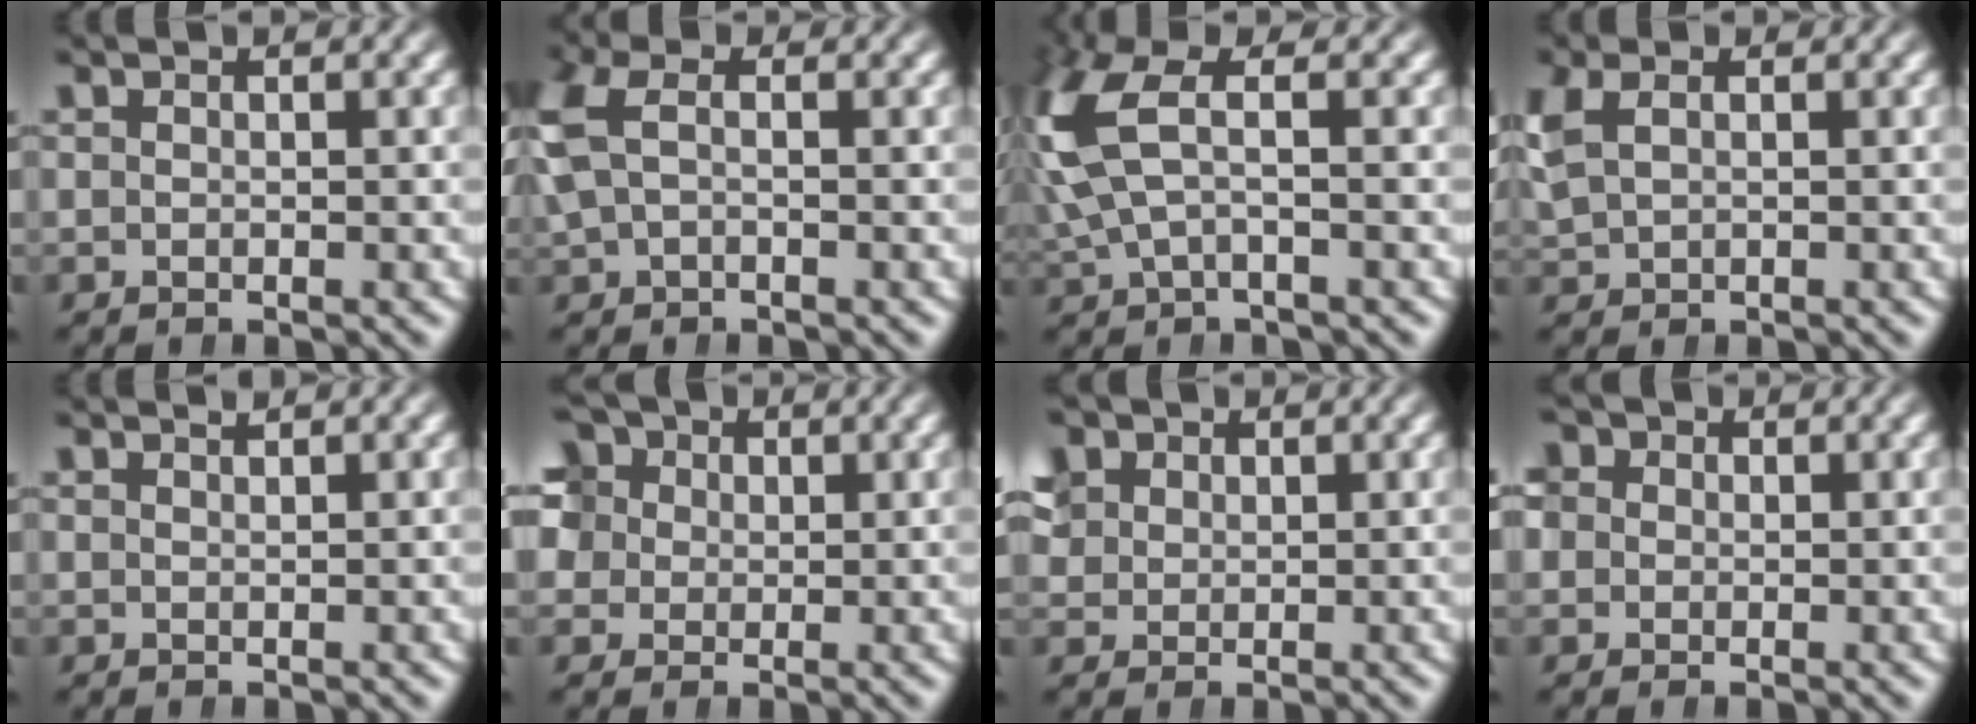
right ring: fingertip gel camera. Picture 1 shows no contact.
{"total": 3.6, "force": [0.2, 2.5, 2.5], "torque": [-0.079, 0.000, 0.008]}
{"total": 8.8, "force": [2.0, 5.7, 6.4], "torque": [-0.155, 0.021, 0.024]}
{"total": 2.7, "force": [0.8, 1.9, 1.7], "torque": [-0.052, 0.001, 0.022]}
{"total": 0.8, "force": [0.8, -0.1, 0.2], "torque": [0.007, 0.004, 0.016]}
{"total": 10.2, "force": [2.9, 8.3, 5.1], "torque": [-0.111, -0.001, 0.042]}
{"total": 5.0, "force": [2.4, 3.9, 2.1], "torque": [-0.047, 0.006, 0.041]}
{"total": 6.5, "force": [0.7, 5.9, 2.7], "torque": [-0.061, 0.005, -0.002]}